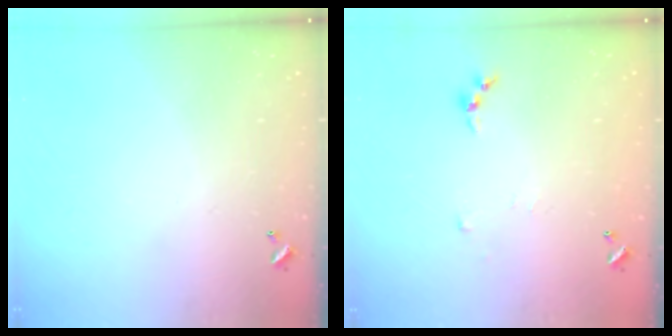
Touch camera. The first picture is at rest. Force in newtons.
{"total": 3.7, "press": 3.7, "slide": 0.5}